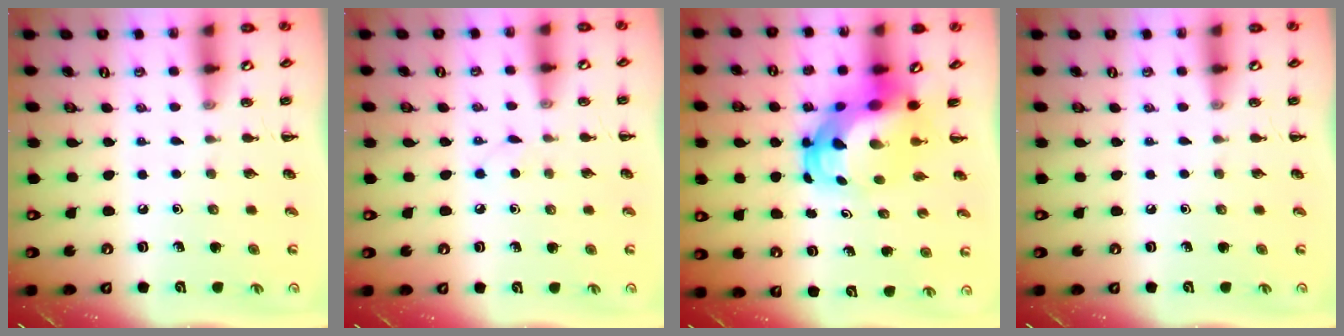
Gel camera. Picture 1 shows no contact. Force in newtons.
{"total": 2.7, "press": 2.6, "slide": 0.9}
{"total": 7.8, "press": 7.6, "slide": 2.0}
{"total": 0.0}